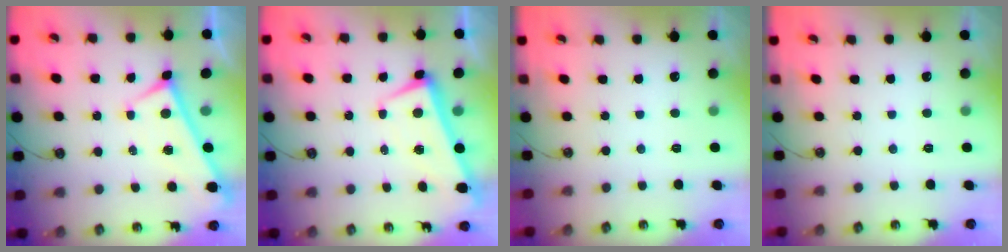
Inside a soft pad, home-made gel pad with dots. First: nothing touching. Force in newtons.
{"total": 2.0, "press": 1.9, "slide": 0.6}
{"total": 0.0}
{"total": 0.0}